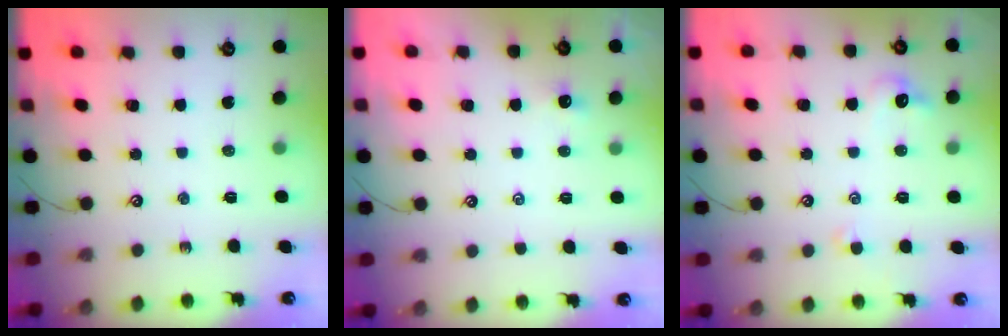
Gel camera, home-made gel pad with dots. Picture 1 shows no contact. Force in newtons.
{"total": 2.7, "press": 2.7, "slide": 0.2}
{"total": 2.3, "press": 2.2, "slide": 0.7}